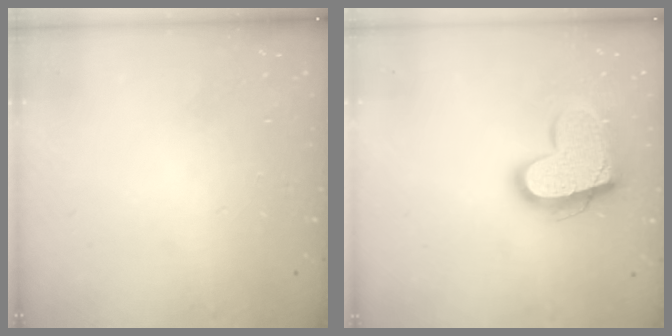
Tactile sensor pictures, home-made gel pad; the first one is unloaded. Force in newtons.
{"total": 15.9, "press": 15.9, "slide": 0.9}